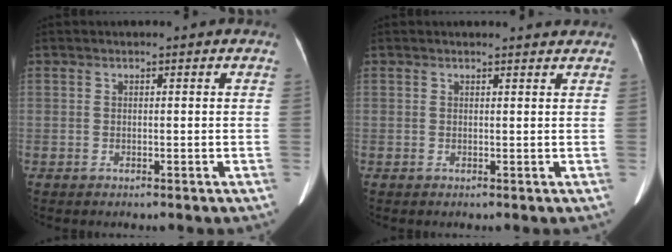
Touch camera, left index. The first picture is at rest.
{"total": 1.9, "force": [1.9, 0.1, 0.2], "torque": [-0.008, 0.000, 0.020]}